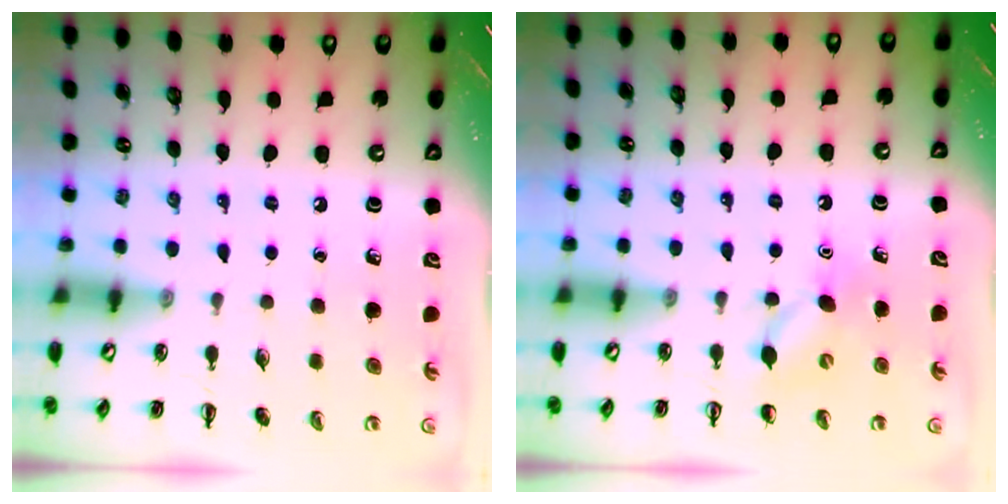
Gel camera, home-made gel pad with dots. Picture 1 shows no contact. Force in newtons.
{"total": 5.9, "press": 5.8, "slide": 1.5}